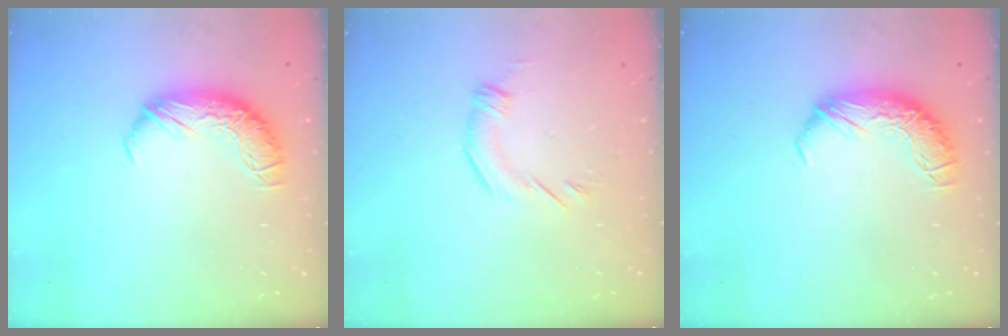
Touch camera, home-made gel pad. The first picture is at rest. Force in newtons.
{"total": 2.4, "press": 2.1, "slide": 1.0}
{"total": 0.0}